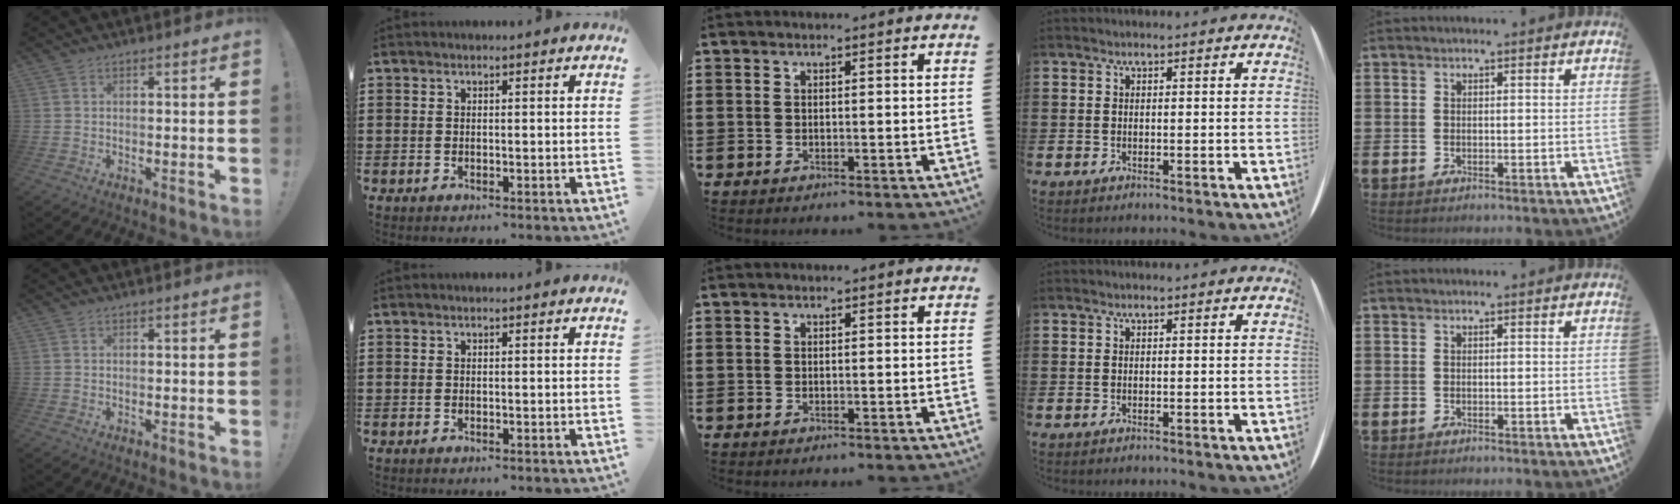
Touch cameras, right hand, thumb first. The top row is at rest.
{}